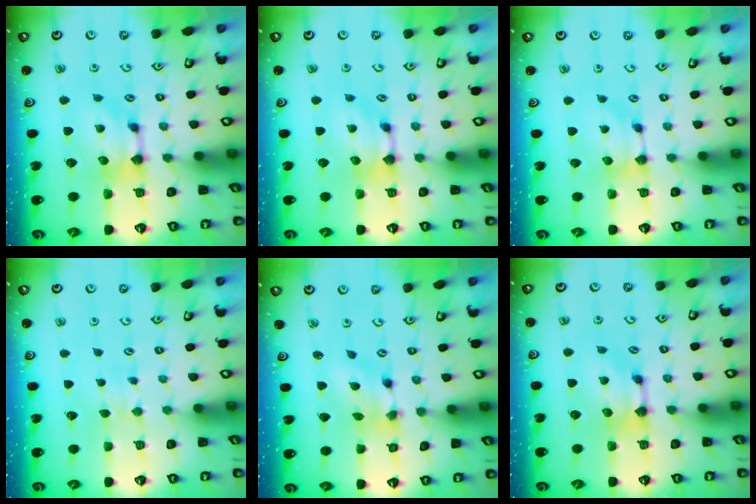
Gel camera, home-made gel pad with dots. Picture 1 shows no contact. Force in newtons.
{"total": 0.0}
{"total": 0.7, "press": 0.6, "slide": 0.5}
{"total": 4.6, "press": 4.5, "slide": 0.2}
{"total": 2.9, "press": 2.4, "slide": 1.6}
{"total": 0.0}